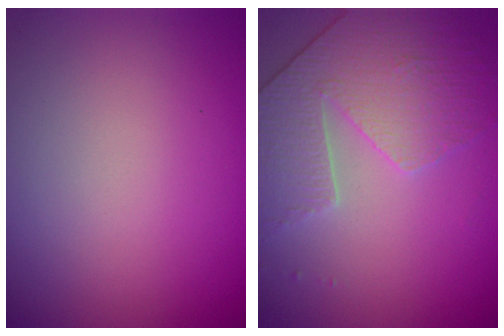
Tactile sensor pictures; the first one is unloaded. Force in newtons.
{"total": 4.3, "press": 3.4, "slide": 2.6}